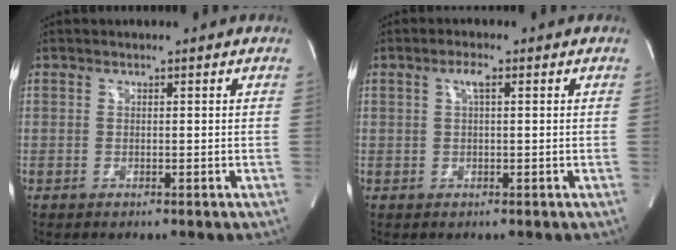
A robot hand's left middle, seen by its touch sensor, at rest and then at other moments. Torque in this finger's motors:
{"motor_torque": [0.48, 0.11, 0.12, 0.01]}